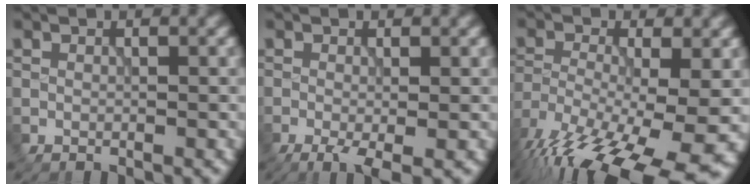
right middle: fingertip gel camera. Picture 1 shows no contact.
{"total": 3.1, "force": [-1.3, 0.7, 2.8], "torque": [-0.050, -0.008, -0.024]}
{"total": 16.0, "force": [-9.7, 5.4, 11.6], "torque": [-0.219, -0.026, -0.146]}